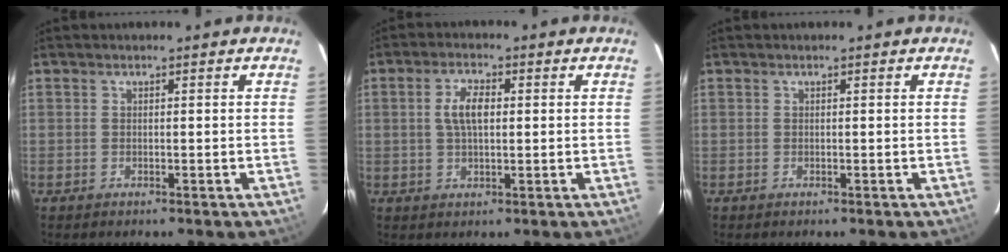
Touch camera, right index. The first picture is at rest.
{"total": 5.2, "force": [0.7, 2.3, 4.6], "torque": [-0.088, 0.009, 0.016]}
{"total": 0.0}